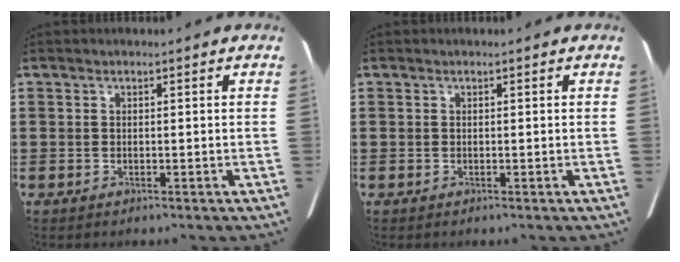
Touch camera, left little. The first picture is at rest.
{"total": 0.0}